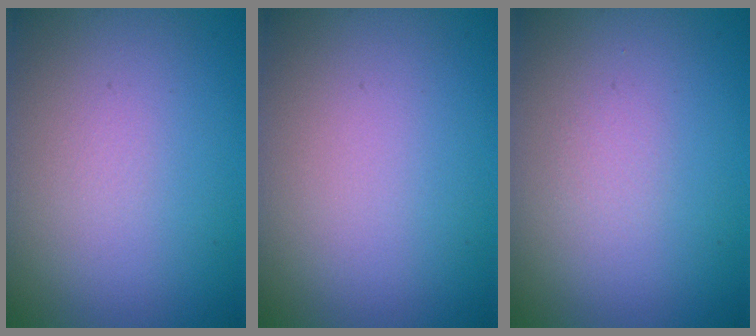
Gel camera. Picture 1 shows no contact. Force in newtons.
{"total": 0.0}
{"total": 0.6, "press": 0.6, "slide": 0.0}